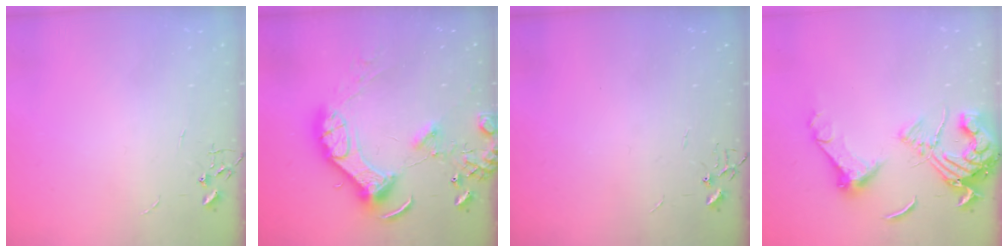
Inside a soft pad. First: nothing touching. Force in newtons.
{"total": 16.6, "press": 16.4, "slide": 2.4}
{"total": 0.0}
{"total": 16.5, "press": 16.4, "slide": 2.2}